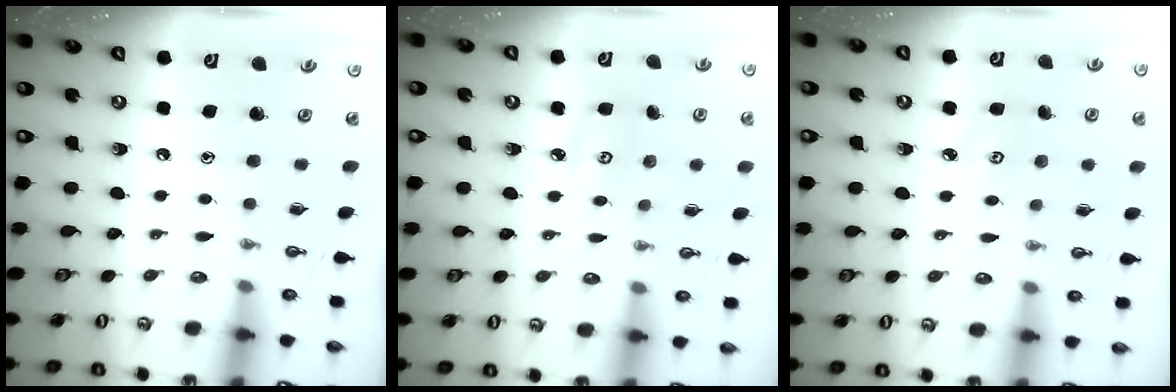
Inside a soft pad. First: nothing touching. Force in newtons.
{"total": 4.3, "press": 4.3, "slide": 0.5}
{"total": 3.9, "press": 3.9, "slide": 0.4}